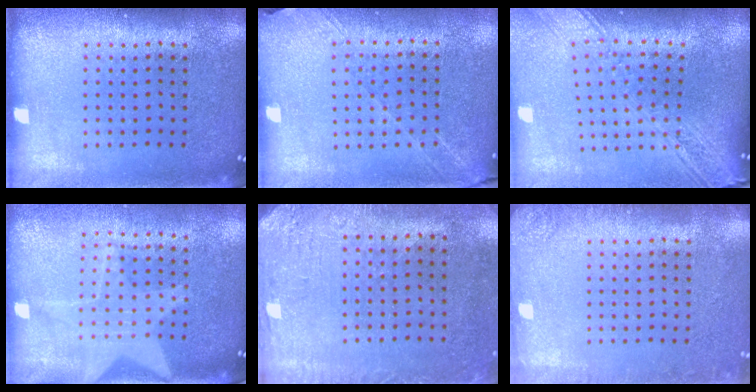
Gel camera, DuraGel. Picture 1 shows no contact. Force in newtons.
{"total": 1.3, "press": 1.2, "slide": 0.6}
{"total": 2.9, "press": 2.3, "slide": 1.9}
{"total": 1.8, "press": 1.5, "slide": 1.0}
{"total": 3.2, "press": 2.5, "slide": 2.0}
{"total": 1.5, "press": 1.5, "slide": 0.2}